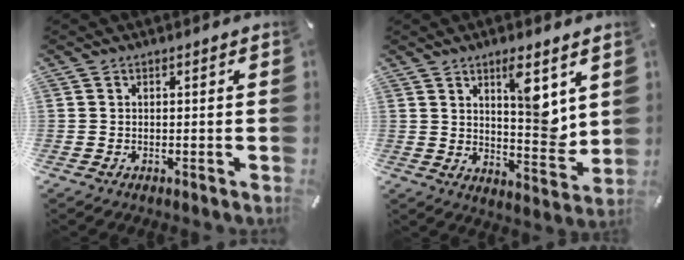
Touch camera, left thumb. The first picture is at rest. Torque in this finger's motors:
{"motor_torque": [2.04, 1.98, 1.17, -1.16, 0.31]}